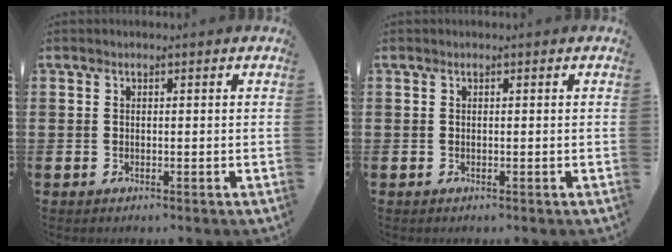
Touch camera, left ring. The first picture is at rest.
{"total": 0.0}